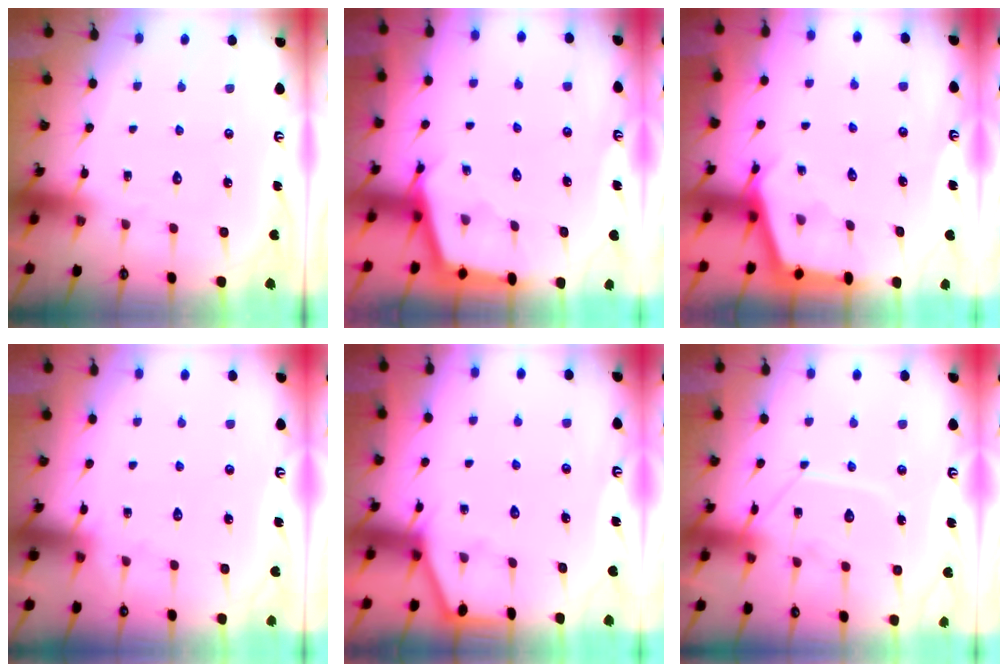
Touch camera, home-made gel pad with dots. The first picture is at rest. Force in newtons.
{"total": 2.3, "press": 2.3, "slide": 0.2}
{"total": 3.0, "press": 2.9, "slide": 0.3}
{"total": 4.5, "press": 4.4, "slide": 0.5}
{"total": 2.5, "press": 2.4, "slide": 0.4}
{"total": 11.4, "press": 11.3, "slide": 1.0}